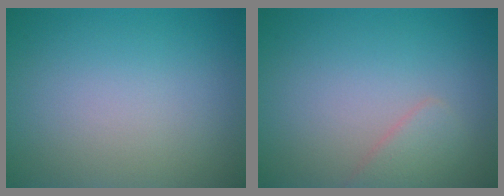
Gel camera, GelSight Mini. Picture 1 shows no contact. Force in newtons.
{"total": 1.6, "press": 1.6, "slide": 0.1}